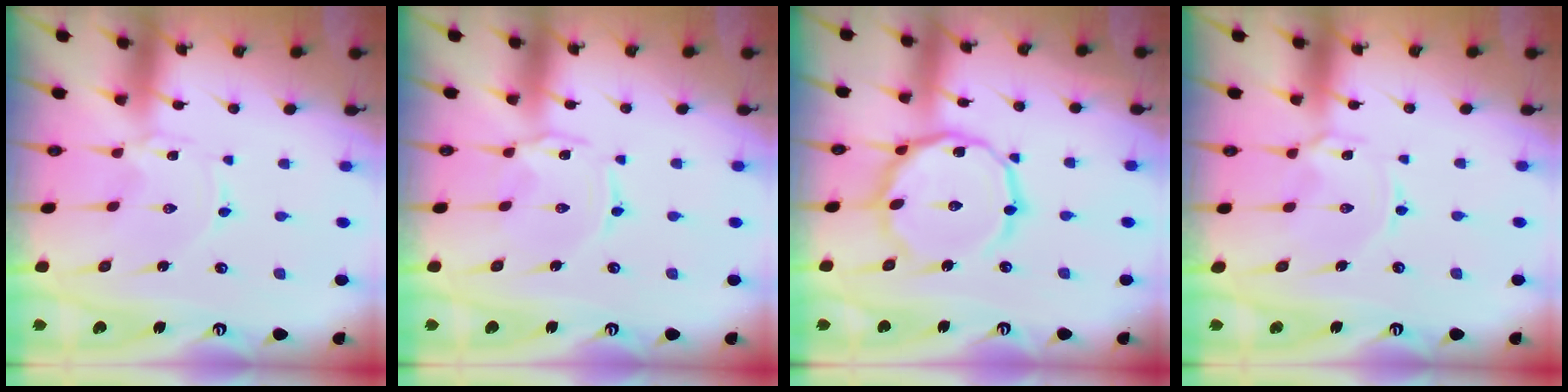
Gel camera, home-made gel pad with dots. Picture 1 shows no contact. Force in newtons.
{"total": 1.5, "press": 1.5, "slide": 0.4}
{"total": 16.2, "press": 16.2, "slide": 1.2}
{"total": 3.0, "press": 2.9, "slide": 0.4}